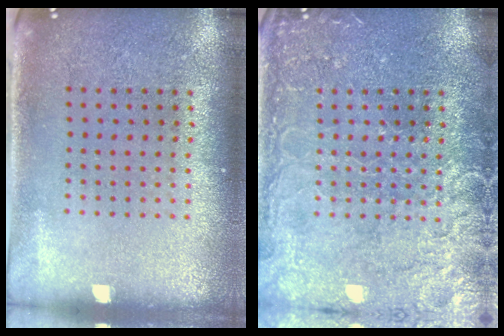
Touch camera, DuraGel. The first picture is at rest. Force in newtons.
{"total": 5.0, "press": 5.0, "slide": 0.6}